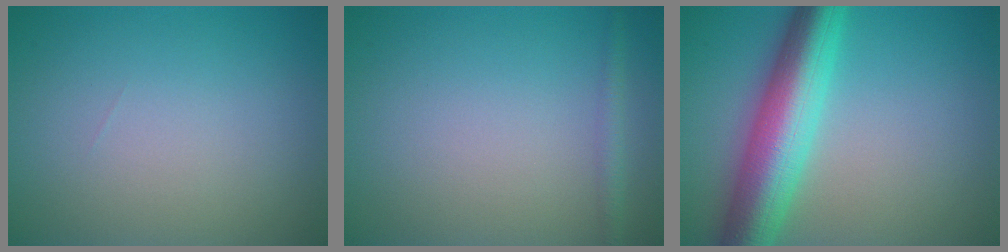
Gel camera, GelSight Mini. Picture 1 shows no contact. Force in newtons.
{"total": 1.3, "press": 1.3, "slide": 0.1}
{"total": 8.6, "press": 8.6, "slide": 0.2}